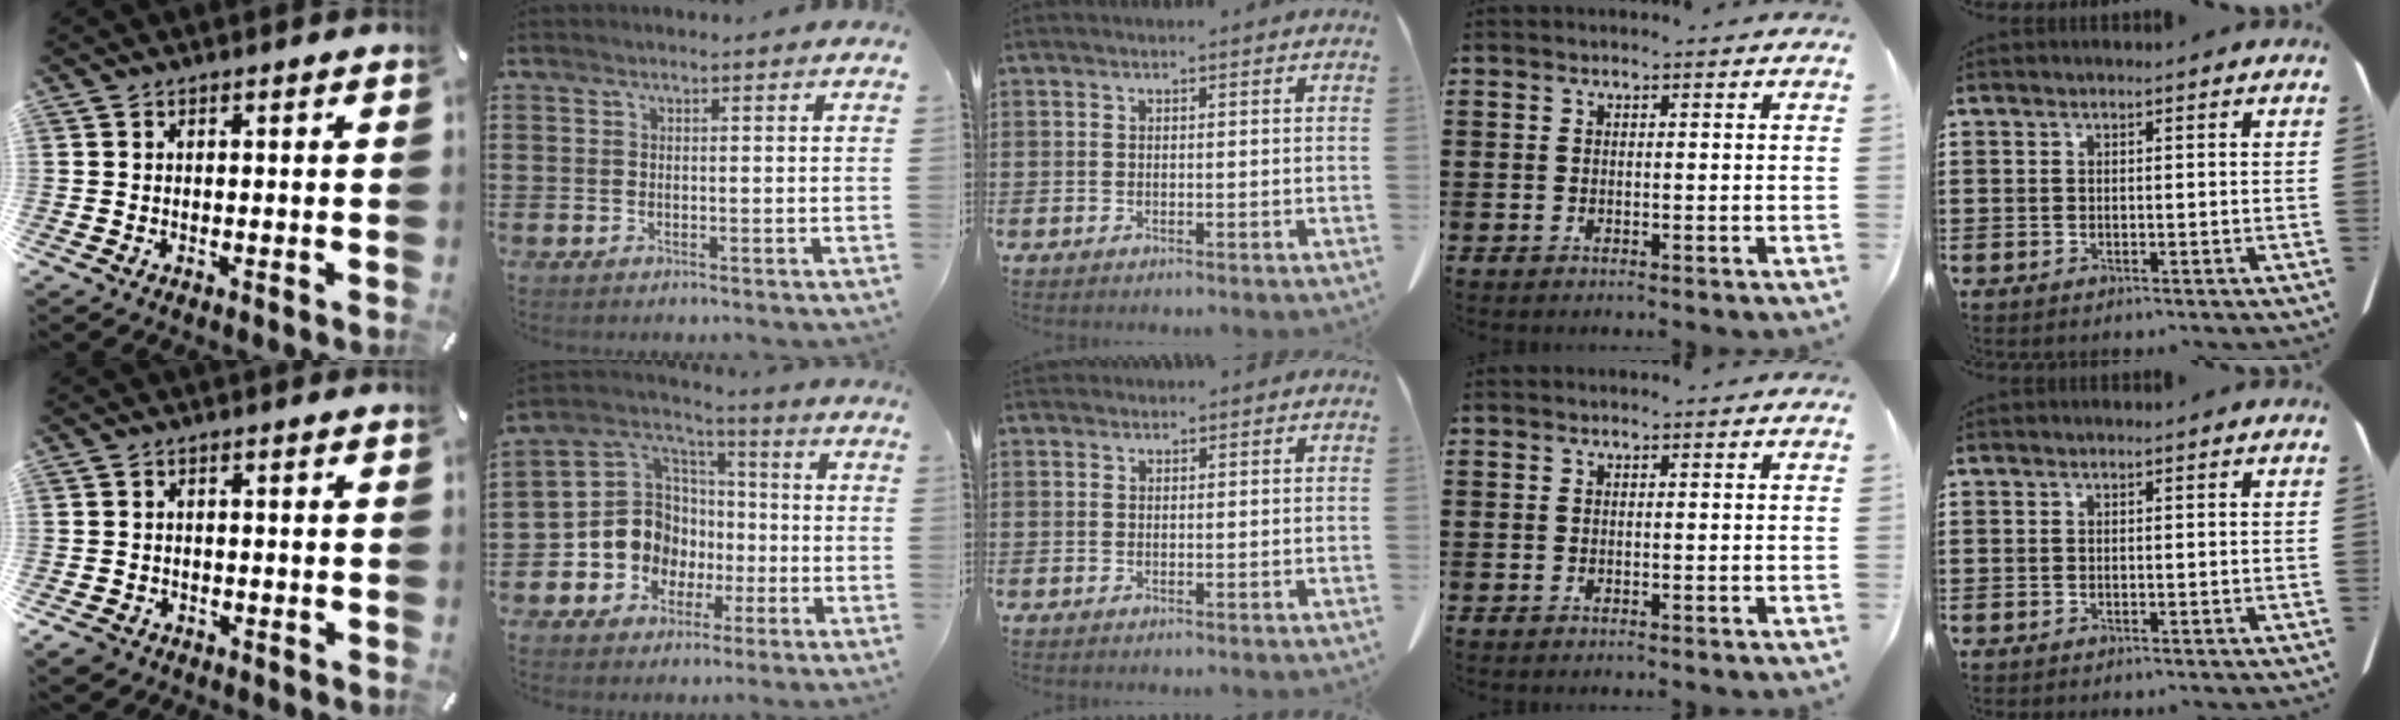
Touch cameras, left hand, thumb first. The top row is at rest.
{"thumb": {"total": 2.3, "force": [-1.5, 1.7, 0.6], "torque": [-0.017, 0.006, -0.033]}, "index": {"total": 10.2, "force": [-2.3, 9.4, 3.1], "torque": [-0.113, 0.004, -0.042]}, "middle": {"total": 0.6, "force": [0.6, 0.3, 0.1], "torque": [-0.002, 0.000, 0.012]}}